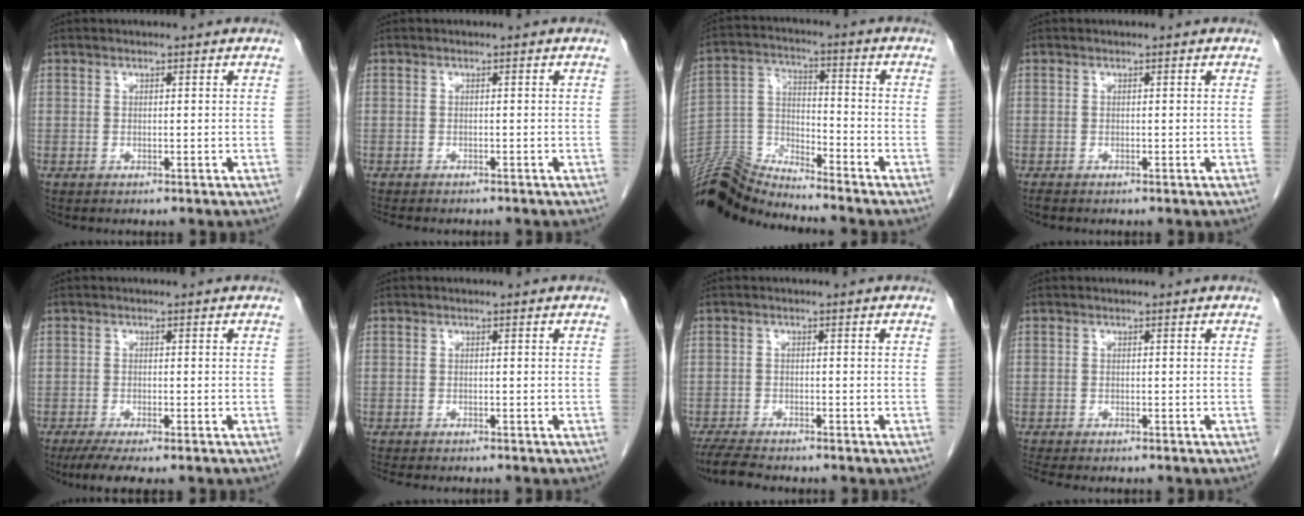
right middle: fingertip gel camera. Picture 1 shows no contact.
{"total": 5.5, "force": [-4.8, 1.5, 2.2], "torque": [-0.031, -0.008, -0.064]}
{"total": 9.5, "force": [-9.5, -0.7, 0.0], "torque": [-0.014, 0.031, -0.184]}
{"total": 0.7, "force": [-0.6, 0.2, 0.3], "torque": [-0.014, -0.003, -0.010]}
{"total": 5.8, "force": [-4.5, 0.8, 3.6], "torque": [-0.056, -0.014, -0.069]}
{"total": 6.0, "force": [-5.3, 1.3, 2.5], "torque": [-0.035, -0.009, -0.077]}
{"total": 5.4, "force": [-4.9, 0.6, 2.2], "torque": [-0.042, -0.020, -0.085]}
{"total": 6.2, "force": [-5.4, 1.3, 2.8], "torque": [-0.038, -0.009, -0.080]}